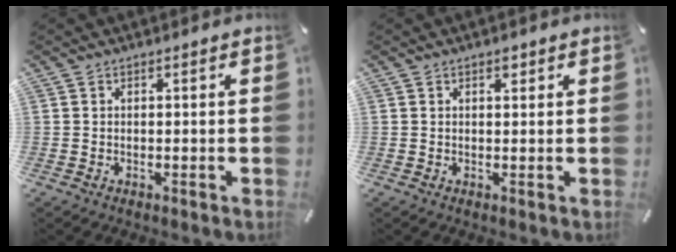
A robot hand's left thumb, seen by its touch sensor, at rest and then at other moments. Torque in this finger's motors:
{"motor_torque": [0.18, 0.02, 0.21, -0.25, 0.05]}